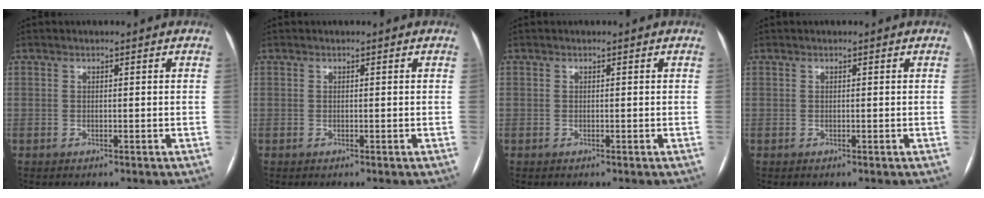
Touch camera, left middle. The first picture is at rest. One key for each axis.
{"total": 0.0}
{"total": 0.0}
{"total": 0.0}